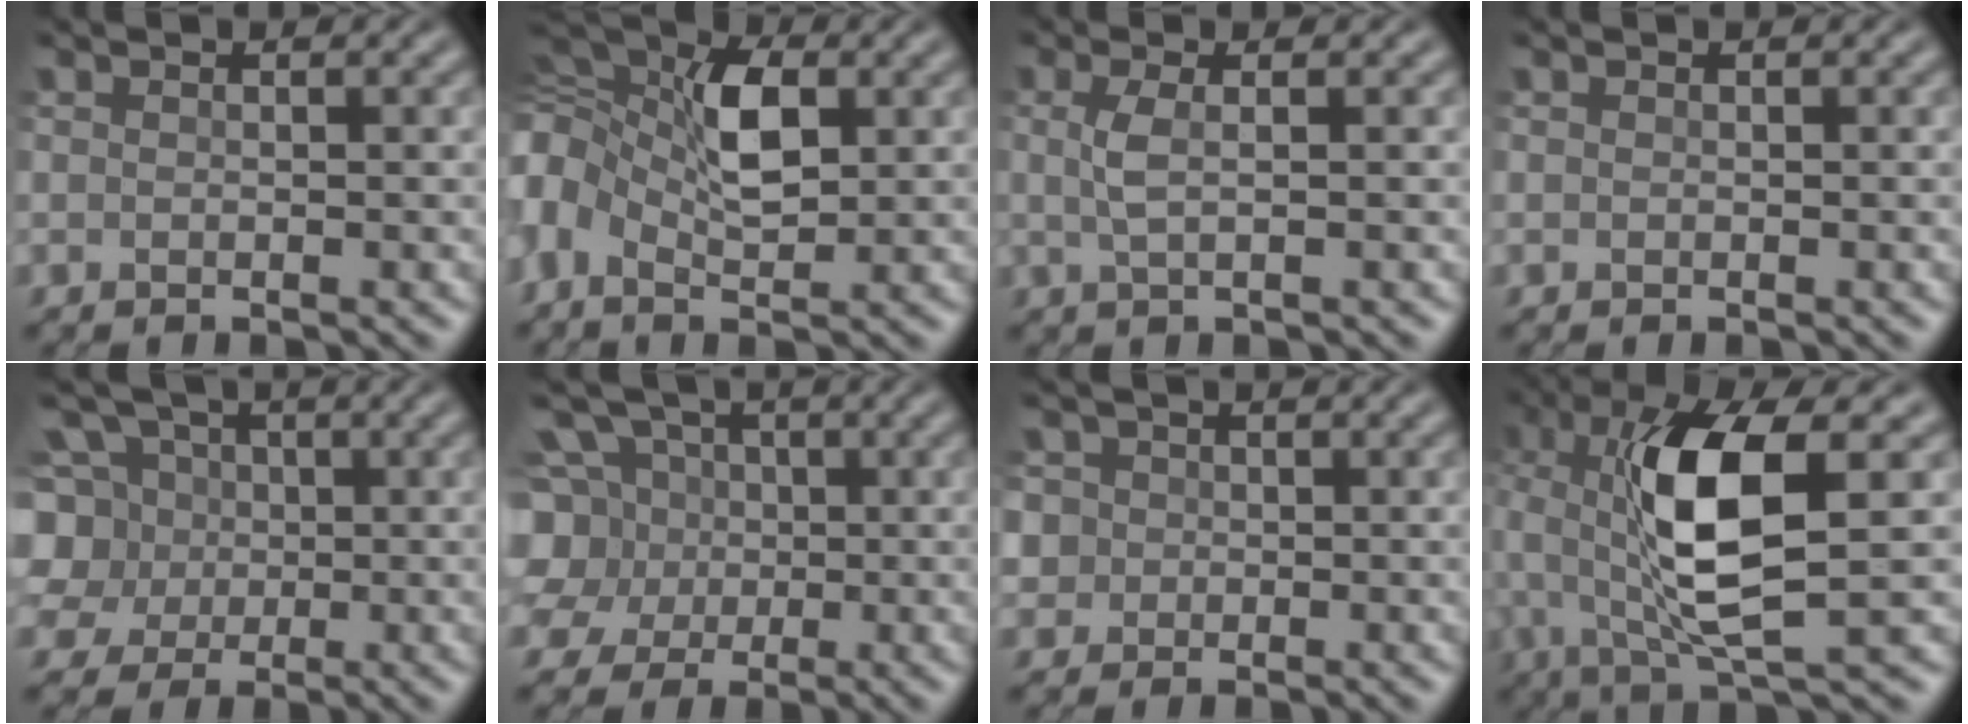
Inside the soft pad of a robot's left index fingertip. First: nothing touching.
{"total": 8.0, "force": [1.1, 4.5, 6.5], "torque": [-0.140, 0.016, 0.008]}
{"total": 1.8, "force": [0.1, 0.2, 1.8], "torque": [-0.044, 0.003, 0.001]}
{"total": 0.0}
{"total": 7.5, "force": [0.7, 6.8, 3.1], "torque": [-0.093, 0.041, -0.024]}
{"total": 9.7, "force": [0.8, 8.8, 4.1], "torque": [-0.124, 0.039, -0.021]}
{"total": 5.1, "force": [1.0, 4.8, 1.6], "torque": [-0.040, 0.036, -0.004]}
{"total": 8.8, "force": [1.1, 2.5, 8.4], "torque": [-0.169, 0.001, 0.021]}